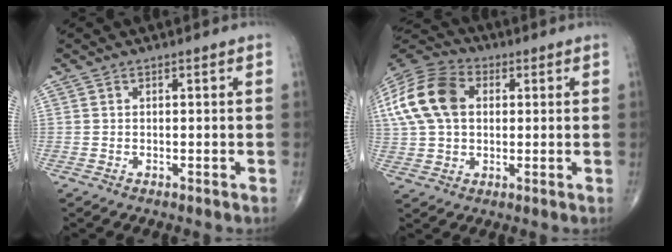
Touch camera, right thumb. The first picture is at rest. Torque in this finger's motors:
{"motor_torque": [-0.13, 0.71, 0.46, 0.05, 0.42]}